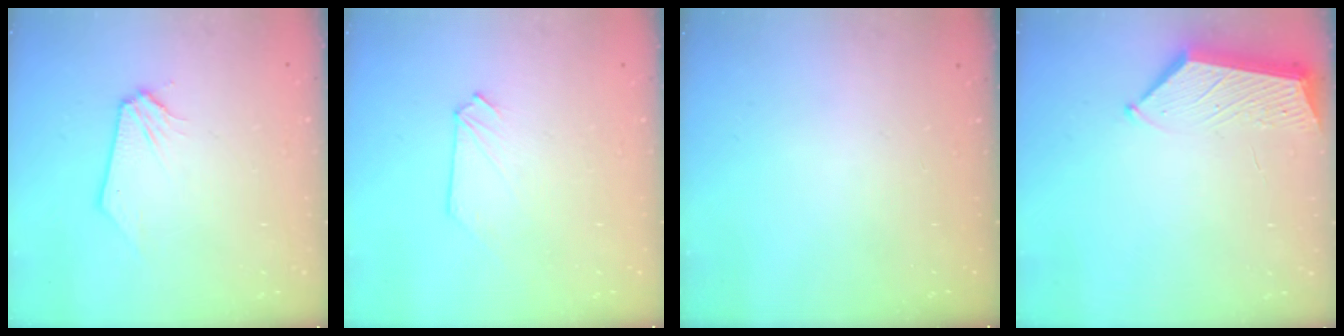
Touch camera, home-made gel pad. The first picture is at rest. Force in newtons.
{"total": 0.0}
{"total": 0.0}
{"total": 4.1, "press": 4.1, "slide": 0.5}